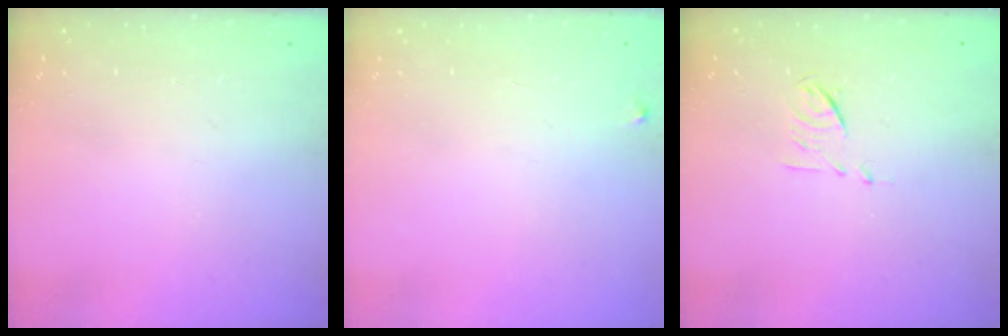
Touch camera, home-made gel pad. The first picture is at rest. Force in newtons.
{"total": 2.3, "press": 2.3, "slide": 0.2}
{"total": 6.6, "press": 6.5, "slide": 1.1}